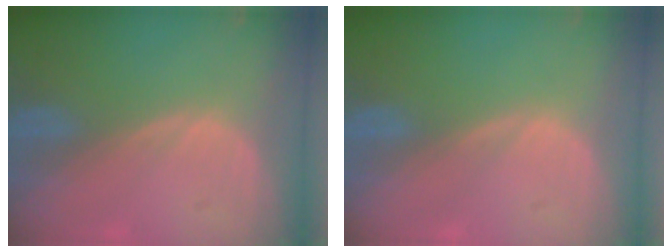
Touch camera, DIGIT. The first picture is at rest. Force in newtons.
{"total": 0.0}